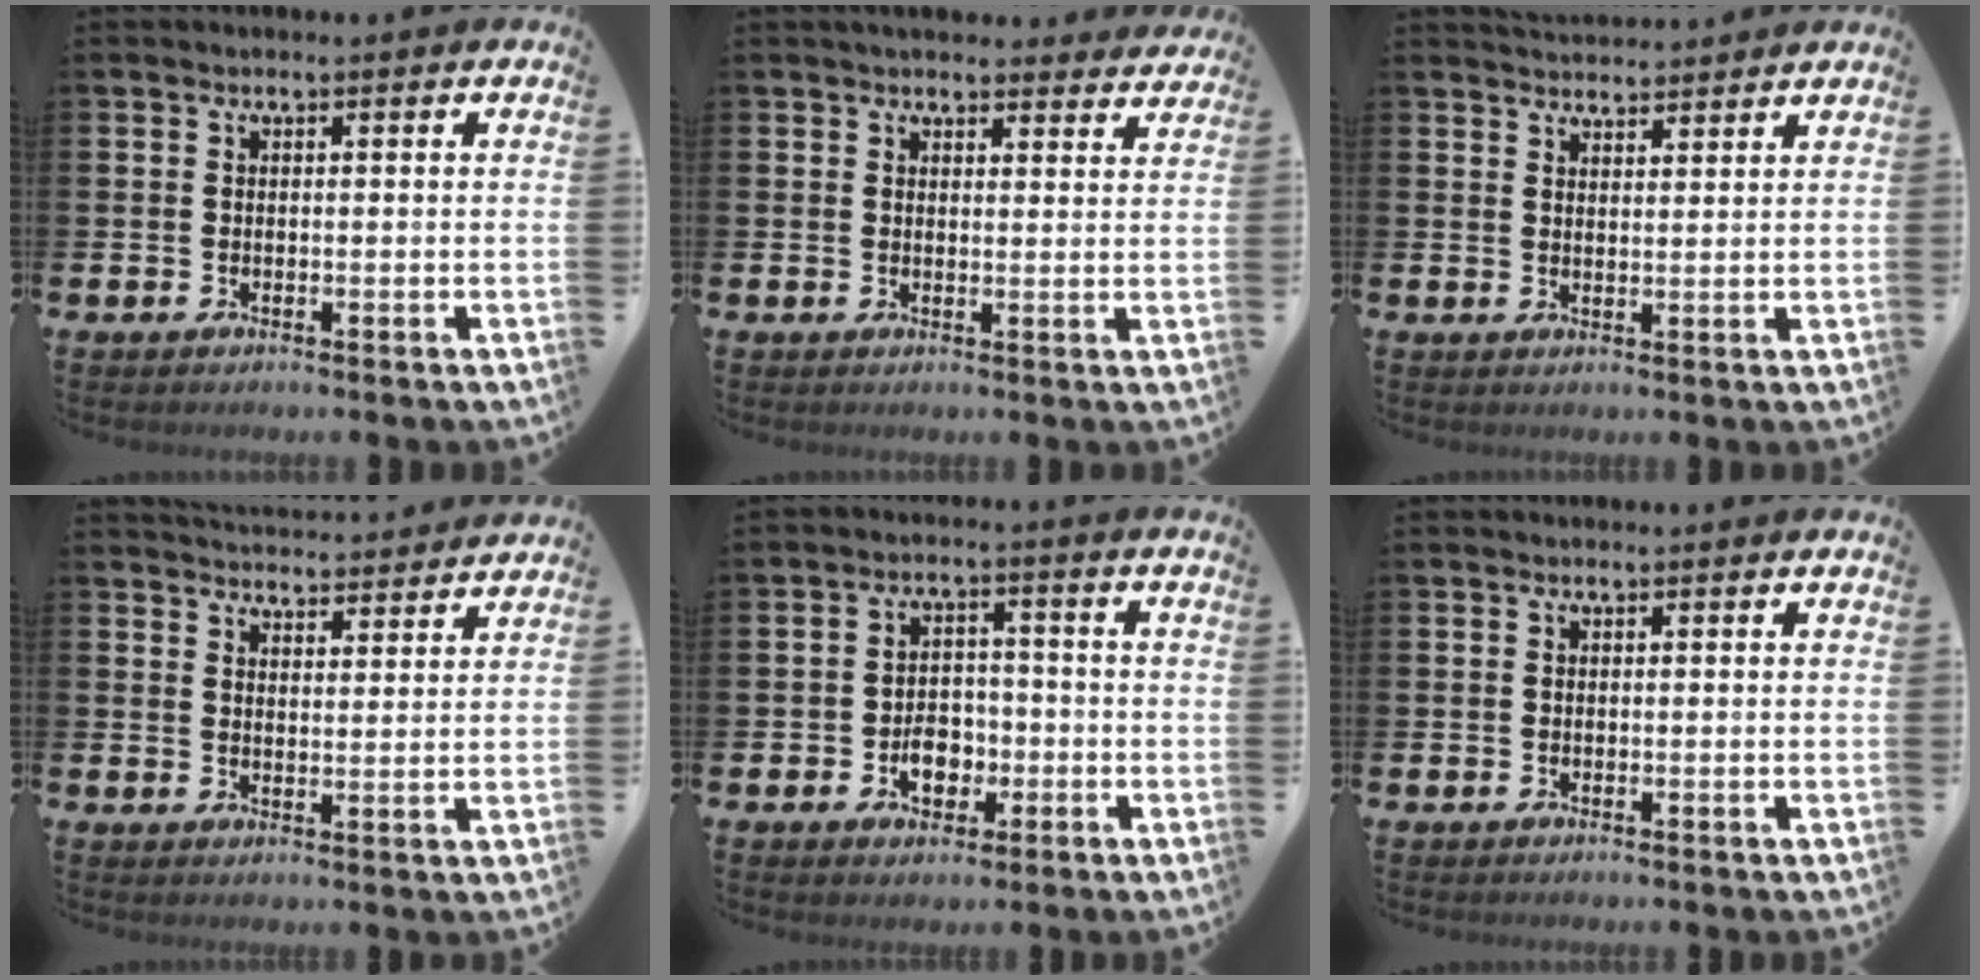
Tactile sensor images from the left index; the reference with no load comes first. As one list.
[{"total": 3.4, "force": [3.3, 0.6, 0.2], "torque": [-0.001, -0.018, 0.059]}, {"total": 3.2, "force": [3.2, 0.4, -0.1], "torque": [-0.006, -0.016, 0.059]}, {"total": 4.3, "force": [4.2, 0.4, -0.2], "torque": [-0.007, -0.029, 0.077]}, {"total": 4.3, "force": [-1.5, 3.1, 2.6], "torque": [-0.036, 0.001, -0.033]}, {"total": 0.0}]